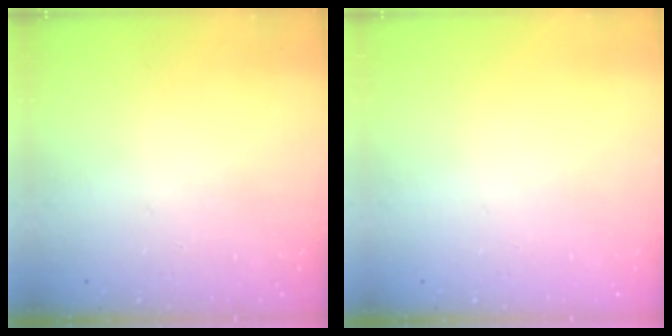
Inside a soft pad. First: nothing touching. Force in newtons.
{"total": 0.0}